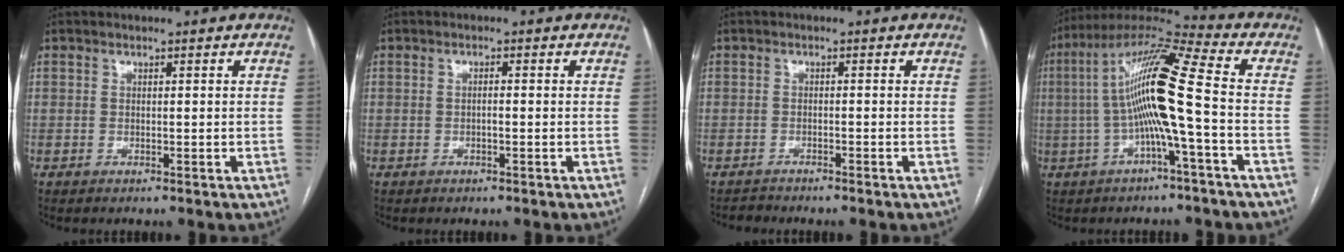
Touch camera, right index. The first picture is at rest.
{"total": 1.1, "force": [-0.1, 0.2, 1.0], "torque": [-0.018, 0.001, -0.002]}
{"total": 1.4, "force": [-1.4, -0.3, -0.1], "torque": [-0.002, -0.004, -0.024]}
{"total": 13.8, "force": [-1.0, -0.1, 13.8], "torque": [-0.260, 0.029, -0.028]}